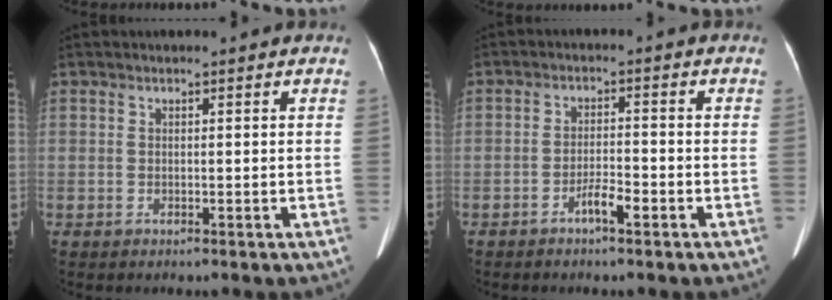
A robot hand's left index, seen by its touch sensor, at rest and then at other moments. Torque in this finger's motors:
{"motor_torque": [0.18, 0.29, 0.05, 0.04]}